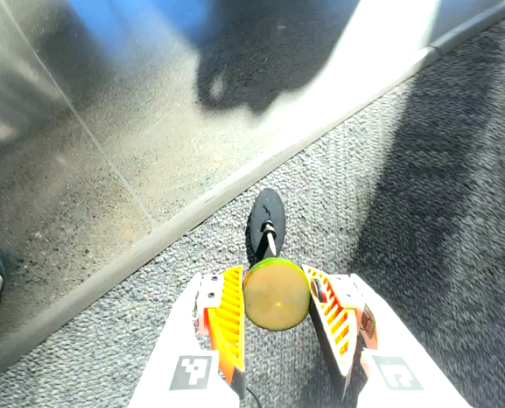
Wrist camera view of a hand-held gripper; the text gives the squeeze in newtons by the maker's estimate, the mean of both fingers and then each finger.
{"total": 9.3, "left": 9.6, "right": 9.0}